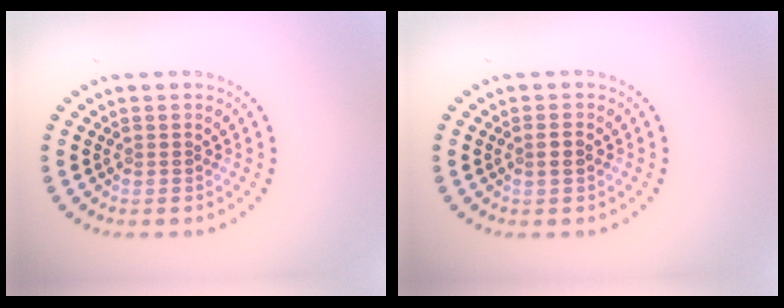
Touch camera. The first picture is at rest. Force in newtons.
{"total": 1.1, "press": 1.0, "slide": 0.5}